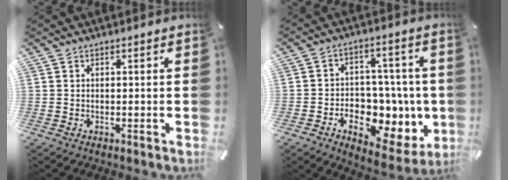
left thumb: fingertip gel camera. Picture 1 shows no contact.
{"total": 13.3, "force": [-3.3, 9.3, 8.9], "torque": [-0.117, 0.004, -0.043]}